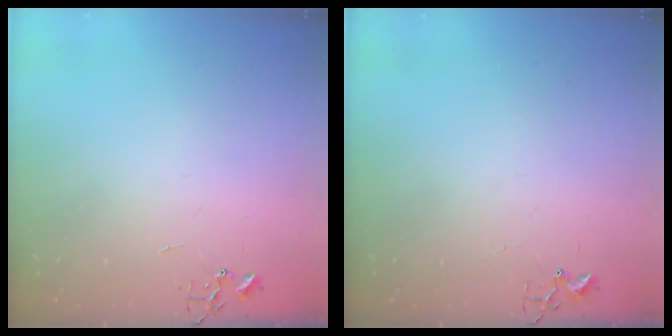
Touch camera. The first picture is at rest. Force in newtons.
{"total": 4.0, "press": 3.9, "slide": 0.4}